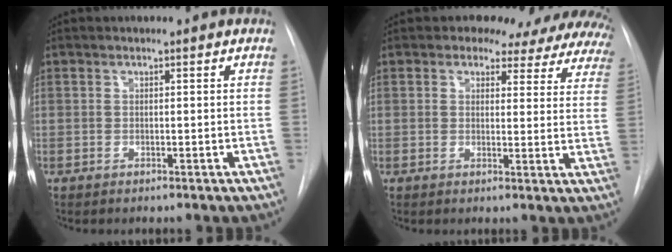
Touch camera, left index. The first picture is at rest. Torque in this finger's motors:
{"motor_torque": [0.75, -1.39, -0.43, 0.03]}